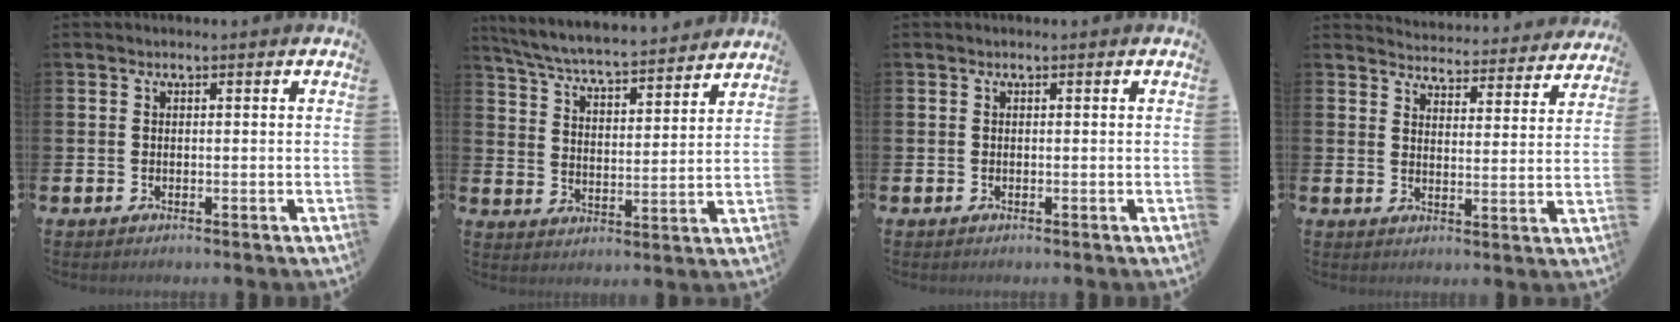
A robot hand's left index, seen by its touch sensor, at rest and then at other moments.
{"total": 6.4, "force": [6.2, 0.3, 1.5], "torque": [-0.061, -0.049, 0.106]}
{"total": 0.0}
{"total": 4.5, "force": [4.5, 0.6, 0.0], "torque": [-0.019, -0.039, 0.076]}